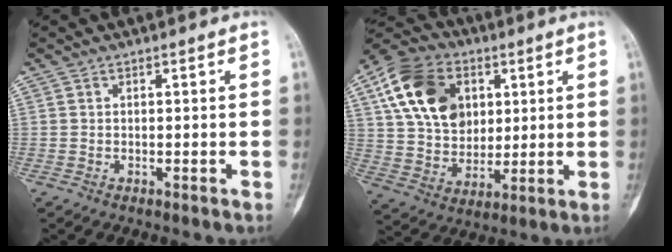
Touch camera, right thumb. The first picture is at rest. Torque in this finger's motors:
{"motor_torque": [0.01, 0.97, 0.55, 0.24, 0.12]}